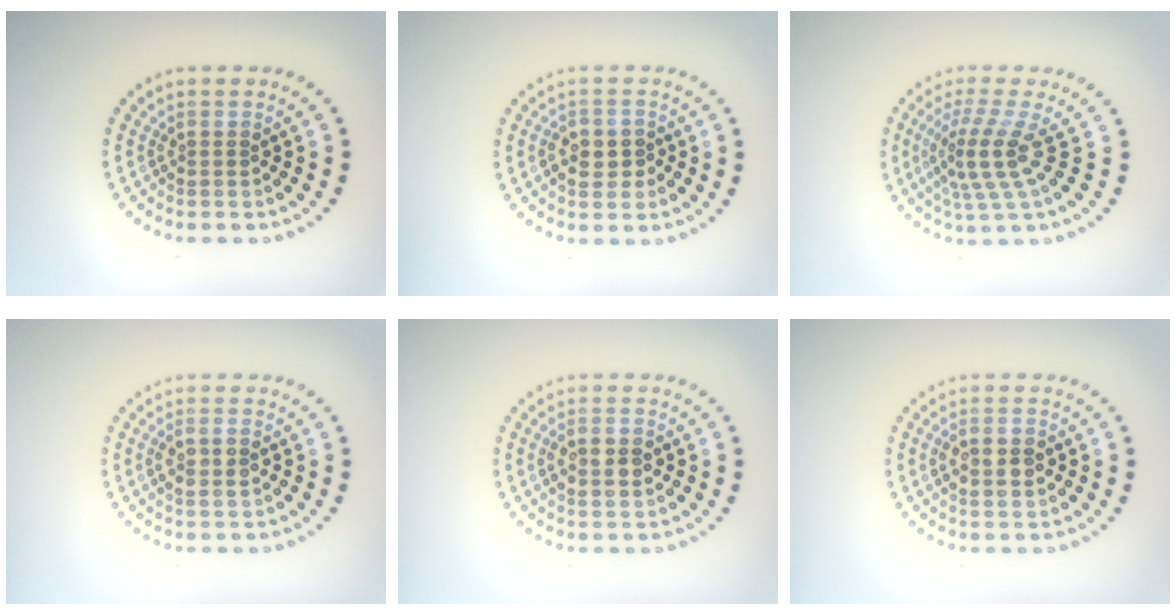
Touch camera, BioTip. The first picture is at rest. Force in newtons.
{"total": 2.8, "press": 2.7, "slide": 0.6}
{"total": 3.8, "press": 2.7, "slide": 2.7}
{"total": 2.3, "press": 2.2, "slide": 0.8}
{"total": 2.6, "press": 2.6, "slide": 0.4}
{"total": 2.6, "press": 2.6, "slide": 0.4}